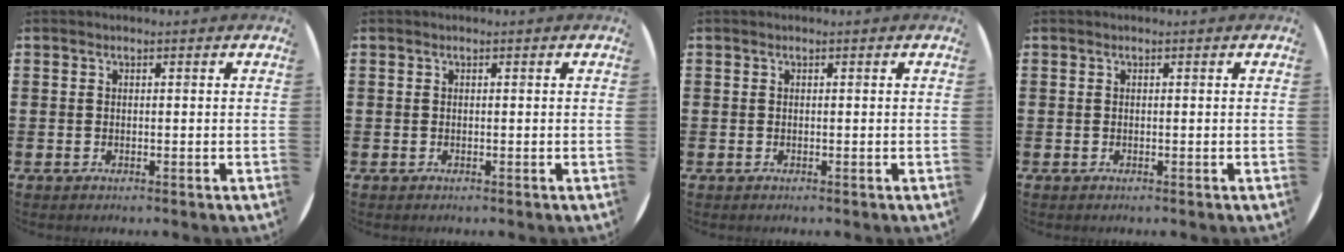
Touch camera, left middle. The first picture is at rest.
{"total": 0.0}
{"total": 0.0}
{"total": 0.0}